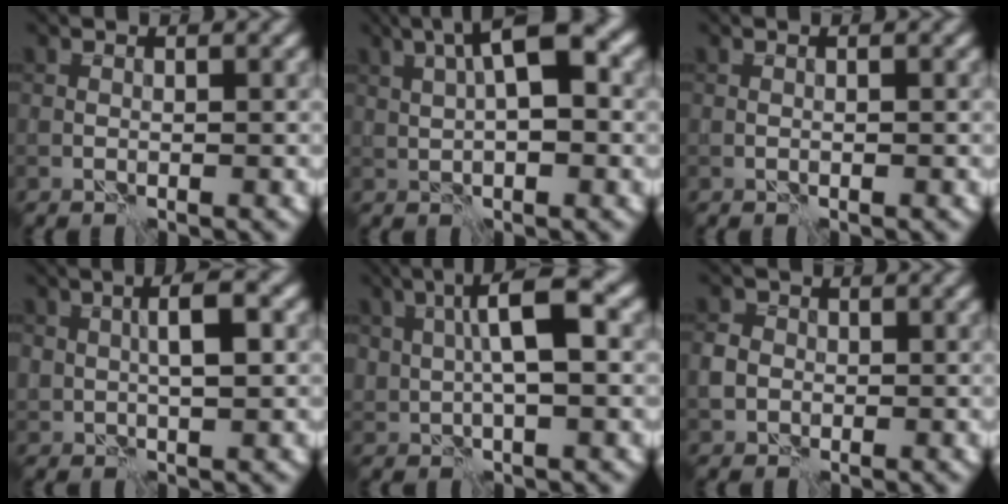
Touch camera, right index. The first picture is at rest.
{"total": 6.8, "force": [1.8, 2.2, 6.1], "torque": [-0.098, 0.019, 0.021]}
{"total": 0.0}
{"total": 3.7, "force": [0.7, 1.7, 3.2], "torque": [-0.062, 0.007, 0.011]}
{"total": 6.1, "force": [1.1, 2.3, 5.5], "torque": [-0.097, 0.016, 0.015]}
{"total": 2.4, "force": [-0.3, 2.2, 1.0], "torque": [-0.018, 0.002, -0.006]}